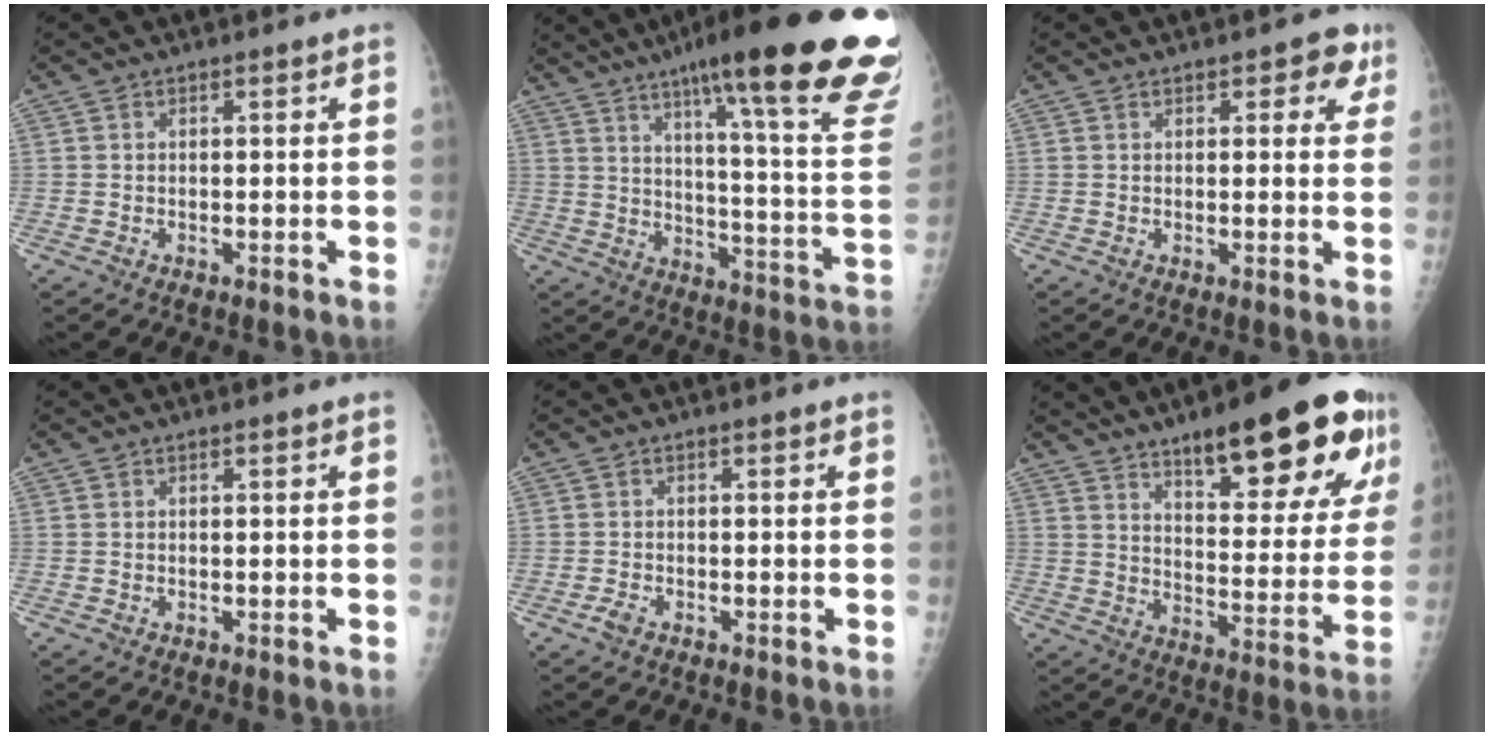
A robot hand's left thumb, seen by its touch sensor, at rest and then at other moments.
{"total": 31.4, "force": [21.5, 3.9, 22.6], "torque": [-0.253, -0.089, 0.288]}
{"total": 4.4, "force": [2.4, 2.4, 2.8], "torque": [0.005, -0.004, 0.019]}
{"total": 0.0}
{"total": 1.6, "force": [-1.0, 0.8, 0.9], "torque": [-0.023, -0.001, -0.021]}
{"total": 24.6, "force": [14.6, 6.7, 18.5], "torque": [-0.220, -0.056, 0.213]}